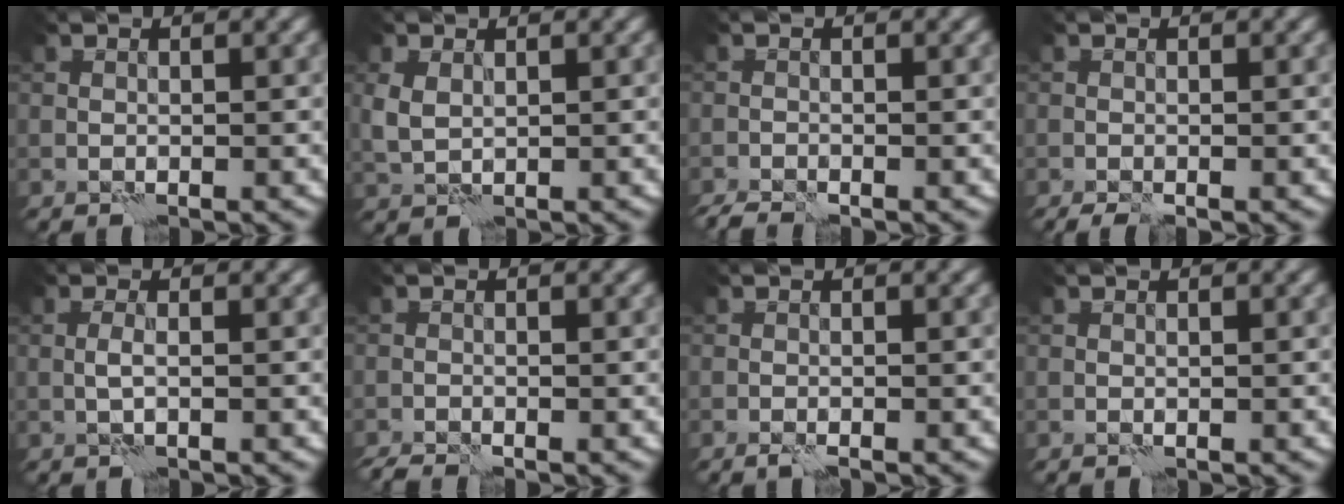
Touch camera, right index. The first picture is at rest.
{"total": 1.9, "force": [0.7, 1.3, 1.2], "torque": [-0.037, -0.001, 0.015]}
{"total": 2.3, "force": [-2.0, 0.1, 0.9], "torque": [-0.028, -0.011, -0.045]}
{"total": 1.6, "force": [-1.1, 0.2, 1.1], "torque": [-0.032, 0.000, -0.022]}
{"total": 0.8, "force": [0.0, -0.1, 0.8], "torque": [-0.020, 0.002, -0.004]}
{"total": 1.9, "force": [-1.8, 0.0, 0.7], "torque": [-0.026, -0.010, -0.040]}
{"total": 0.9, "force": [-0.6, -0.1, 0.6], "torque": [-0.016, -0.001, -0.014]}
{"total": 0.0}